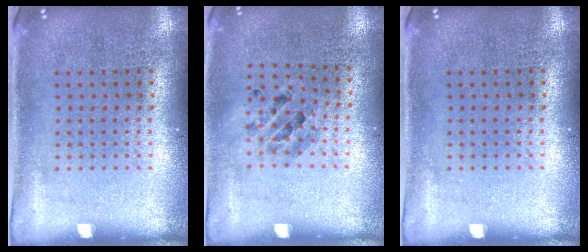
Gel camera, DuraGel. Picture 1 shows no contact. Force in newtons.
{"total": 0.8, "press": 0.8, "slide": 0.1}
{"total": 0.0}